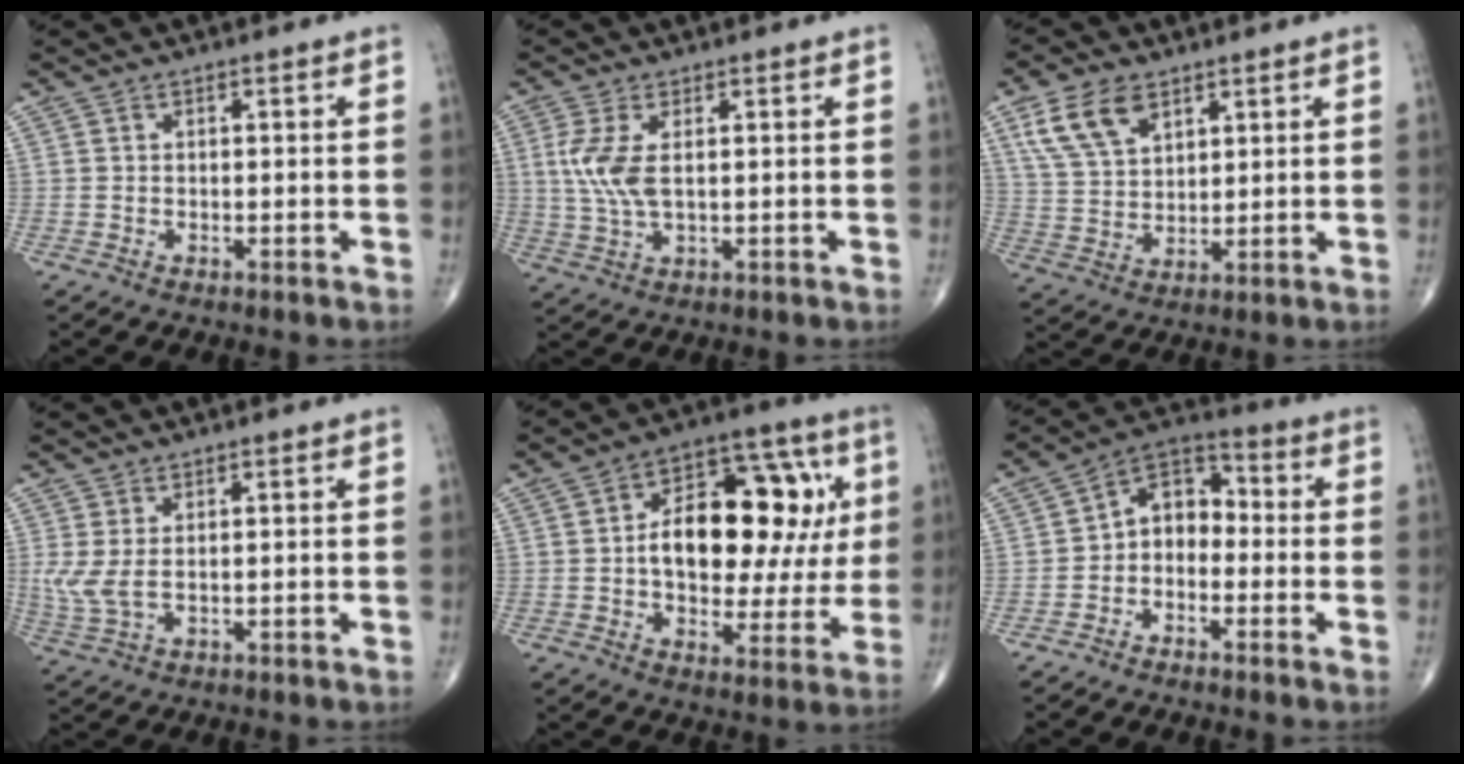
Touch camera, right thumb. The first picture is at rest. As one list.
[{"total": 6.6, "force": [1.1, 2.8, 5.9], "torque": [-0.147, -0.005, 0.028]}, {"total": 10.1, "force": [5.4, 5.8, 6.3], "torque": [-0.110, -0.015, 0.112]}, {"total": 4.6, "force": [0.7, 2.1, 4.0], "torque": [-0.109, -0.002, 0.022]}, {"total": 21.9, "force": [3.2, 12.5, 17.7], "torque": [-0.216, 0.026, 0.048]}, {"total": 7.7, "force": [-1.6, 5.6, 5.0], "torque": [-0.054, 0.039, -0.049]}]